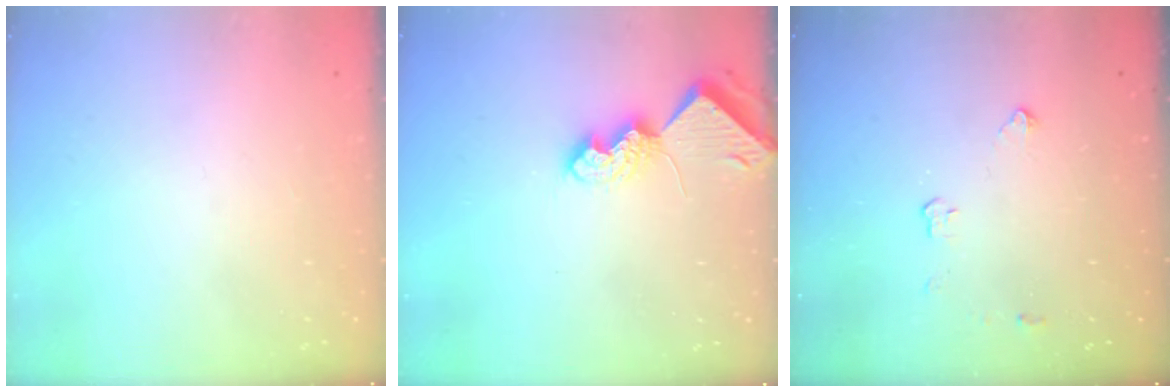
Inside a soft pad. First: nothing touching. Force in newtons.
{"total": 7.4, "press": 7.3, "slide": 1.0}
{"total": 2.9, "press": 2.9, "slide": 0.5}